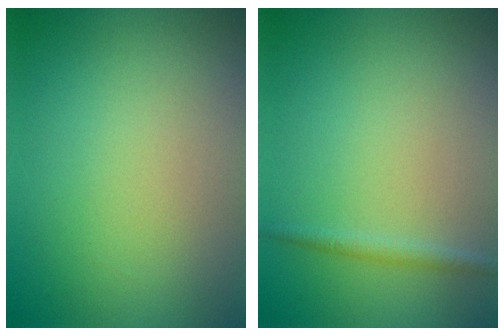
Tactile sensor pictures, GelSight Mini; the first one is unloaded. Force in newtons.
{"total": 1.1, "press": 1.1, "slide": 0.1}